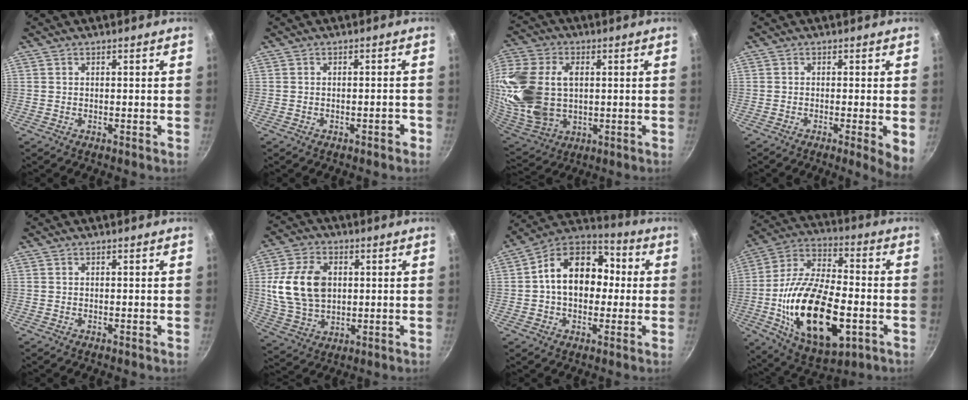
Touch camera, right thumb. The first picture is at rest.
{"total": 1.7, "force": [-1.0, 0.7, 1.2], "torque": [-0.011, 0.015, -0.008]}
{"total": 23.5, "force": [2.6, 16.2, 16.8], "torque": [-0.373, 0.002, 0.058]}
{"total": 4.5, "force": [-1.0, 0.5, 4.4], "torque": [-0.050, -0.004, -0.013]}
{"total": 0.0}
{"total": 14.6, "force": [2.0, 10.2, 10.2], "torque": [-0.180, -0.001, 0.045]}
{"total": 16.6, "force": [1.0, 12.0, 11.3], "torque": [-0.139, 0.040, -0.003]}
{"total": 24.3, "force": [-6.0, 12.8, 19.8], "torque": [-0.331, 0.020, -0.089]}